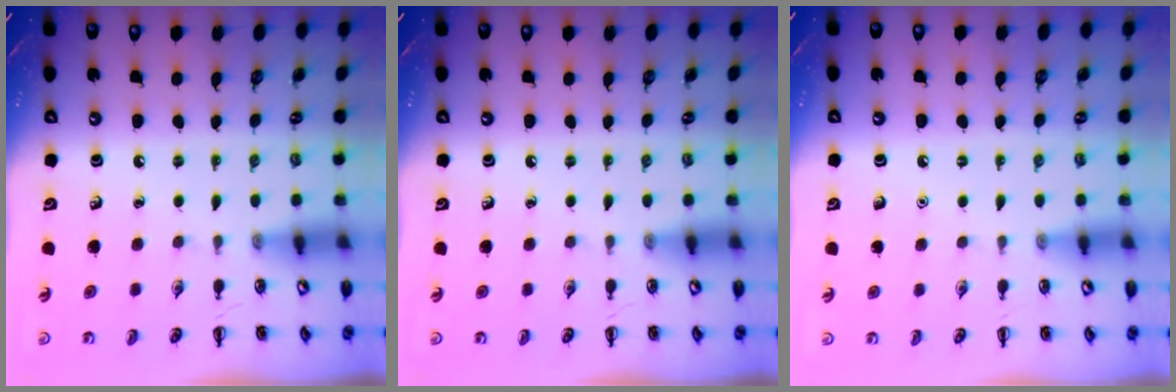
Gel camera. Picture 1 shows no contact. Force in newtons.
{"total": 0.0}
{"total": 1.6, "press": 1.6, "slide": 0.1}